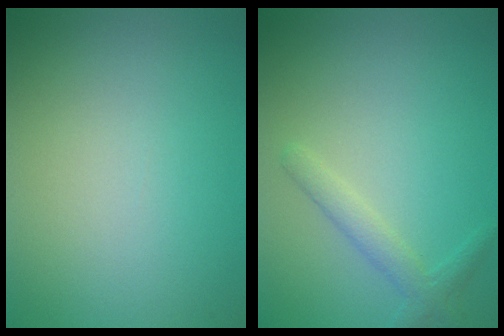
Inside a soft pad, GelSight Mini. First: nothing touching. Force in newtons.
{"total": 2.0, "press": 2.0, "slide": 0.1}